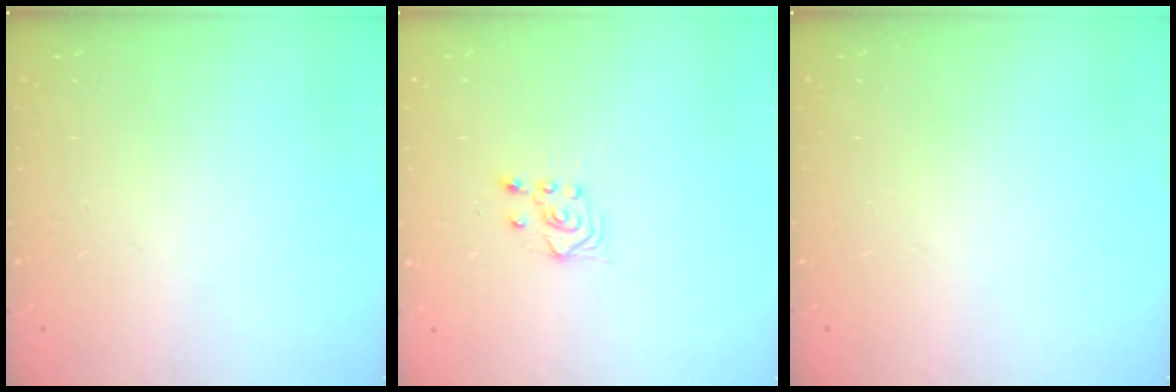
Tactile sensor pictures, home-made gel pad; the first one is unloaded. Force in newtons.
{"total": 3.3, "press": 2.9, "slide": 1.5}
{"total": 0.0}